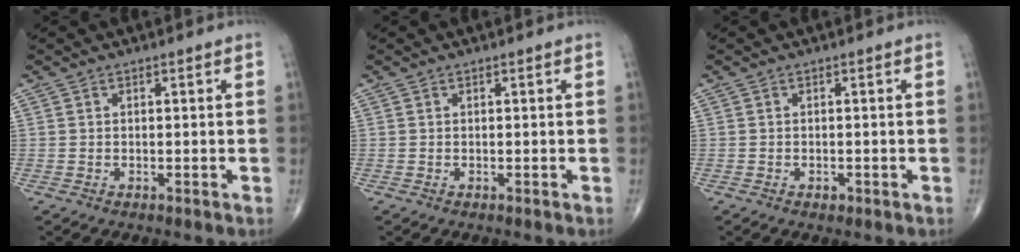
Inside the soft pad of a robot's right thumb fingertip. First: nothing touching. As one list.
[{"total": 0.0}, {"total": 0.9, "force": [-0.5, 0.6, 0.5], "torque": [-0.008, -0.001, -0.006]}]